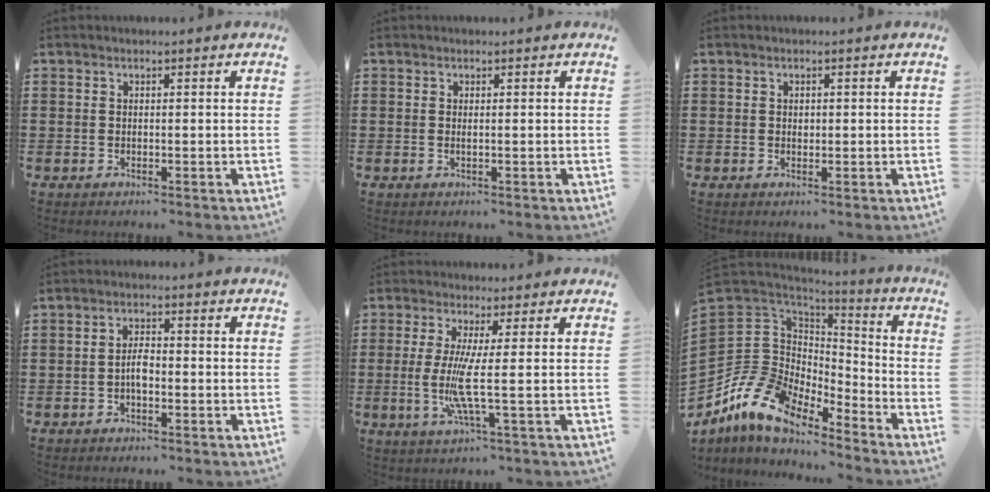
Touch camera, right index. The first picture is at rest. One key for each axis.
{"total": 0.5, "fx": 0.0, "fy": 0.0, "fz": 0.5, "tx": -0.011, "ty": -0.004, "tz": 0.001}
{"total": 0.8, "fx": 0.2, "fy": 0.6, "fz": 0.5, "tx": -0.011, "ty": 0.002, "tz": 0.003}
{"total": 3.0, "fx": -0.9, "fy": 1.2, "fz": 2.6, "tx": -0.056, "ty": 0.002, "tz": -0.019}
{"total": 6.8, "fx": -0.1, "fy": -0.5, "fz": 6.8, "tx": -0.147, "ty": -0.026, "tz": -0.010}
{"total": 11.2, "fx": -7.6, "fy": 7.2, "fz": 3.9, "tx": -0.134, "ty": -0.013, "tz": -0.153}